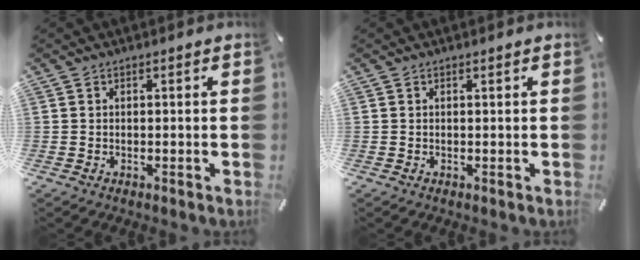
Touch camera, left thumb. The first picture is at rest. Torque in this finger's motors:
{"motor_torque": [-0.20, -0.19, -0.21, -0.17, -0.02]}